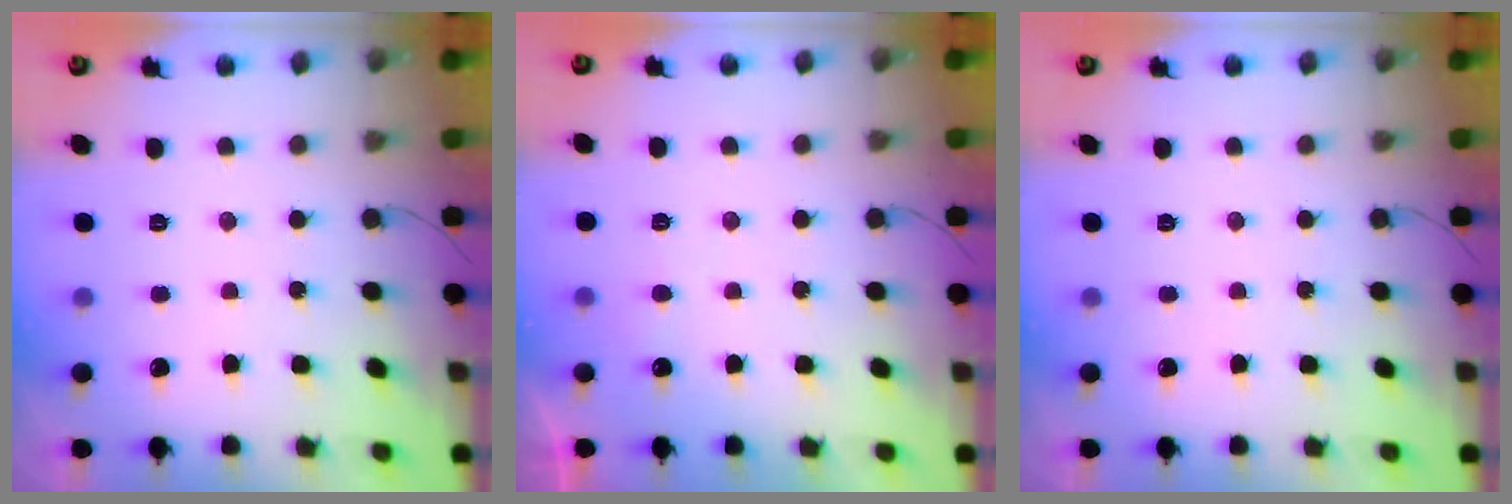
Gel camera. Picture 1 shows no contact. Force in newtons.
{"total": 3.9, "press": 3.9, "slide": 0.2}
{"total": 0.0}